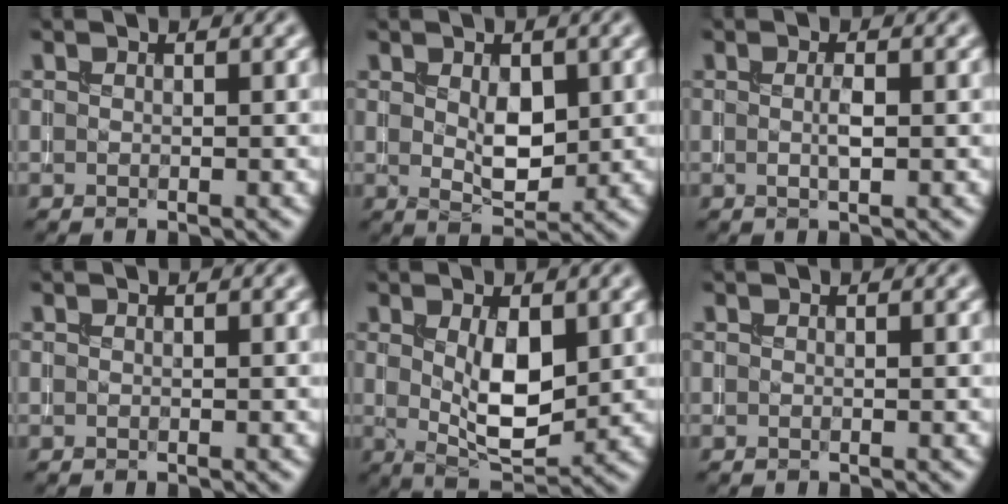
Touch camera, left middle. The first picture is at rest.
{"total": 3.0, "force": [0.5, 1.6, 2.4], "torque": [-0.046, -0.006, 0.016]}
{"total": 1.2, "force": [-0.1, 0.1, 1.2], "torque": [-0.022, 0.001, -0.001]}
{"total": 0.0}
{"total": 5.2, "force": [0.6, 2.1, 4.7], "torque": [-0.084, -0.007, 0.019]}
{"total": 0.0}